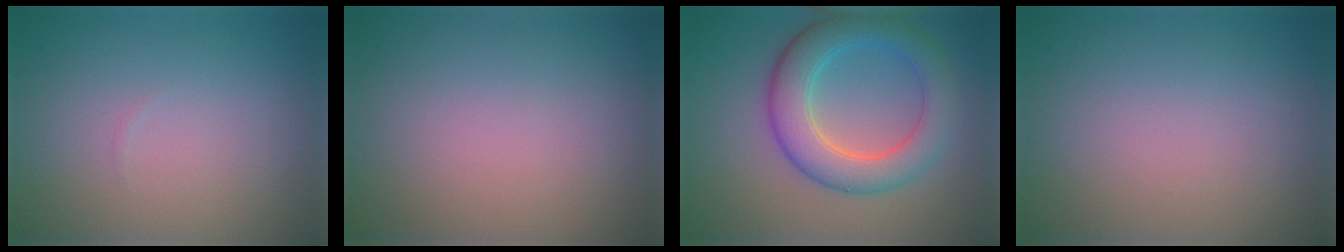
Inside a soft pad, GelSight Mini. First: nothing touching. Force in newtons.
{"total": 0.0}
{"total": 6.5, "press": 6.5, "slide": 0.1}
{"total": 0.0}